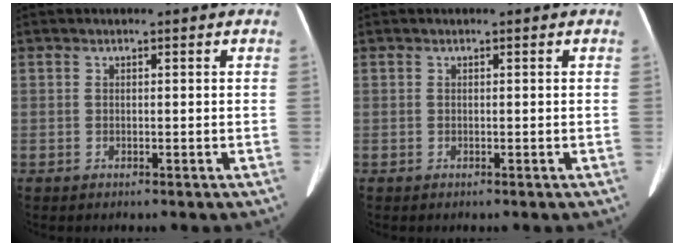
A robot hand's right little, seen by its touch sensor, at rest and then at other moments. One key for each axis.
{"total": 0.0}